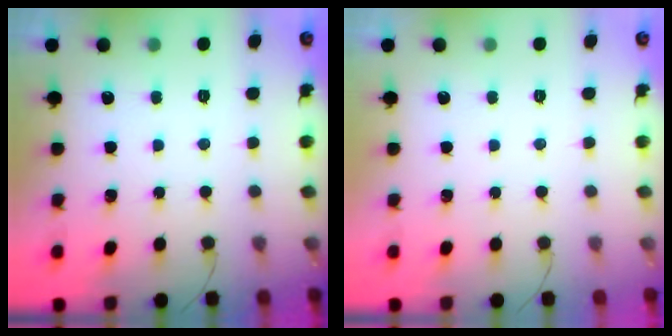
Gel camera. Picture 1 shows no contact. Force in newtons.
{"total": 0.0}